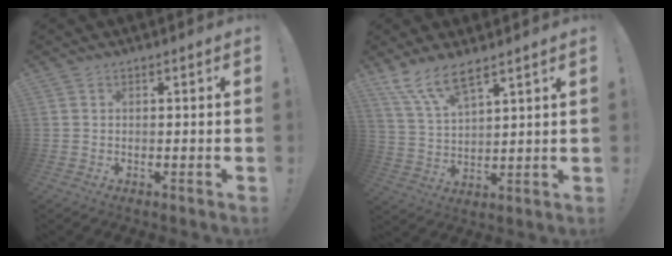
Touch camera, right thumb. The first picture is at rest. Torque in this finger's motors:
{"motor_torque": [-0.85, 1.07, 0.82, 0.57, 0.08]}